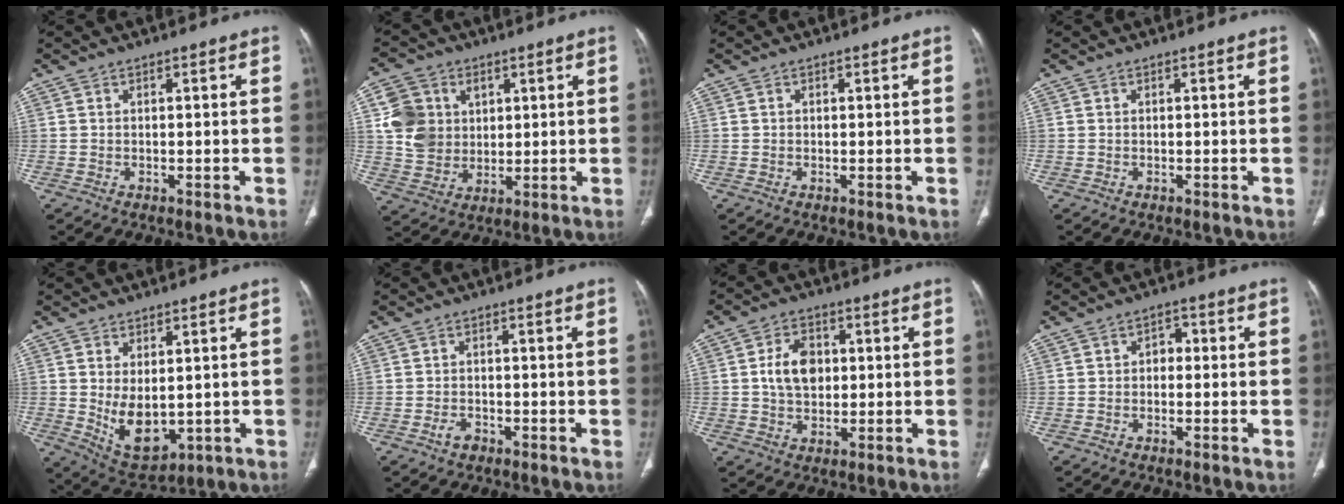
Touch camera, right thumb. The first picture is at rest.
{"total": 10.8, "force": [2.7, 9.3, 4.6], "torque": [-0.061, -0.005, 0.057]}
{"total": 0.0}
{"total": 0.0}
{"total": 9.1, "force": [-0.1, 5.4, 7.4], "torque": [-0.107, -0.015, 0.026]}
{"total": 2.2, "force": [-1.3, 1.4, 1.2], "torque": [-0.020, 0.009, -0.020]}
{"total": 8.0, "force": [0.9, 5.6, 5.6], "torque": [-0.080, 0.003, 0.016]}
{"total": 2.5, "force": [-0.1, 1.9, 1.6], "torque": [-0.009, 0.012, -0.011]}